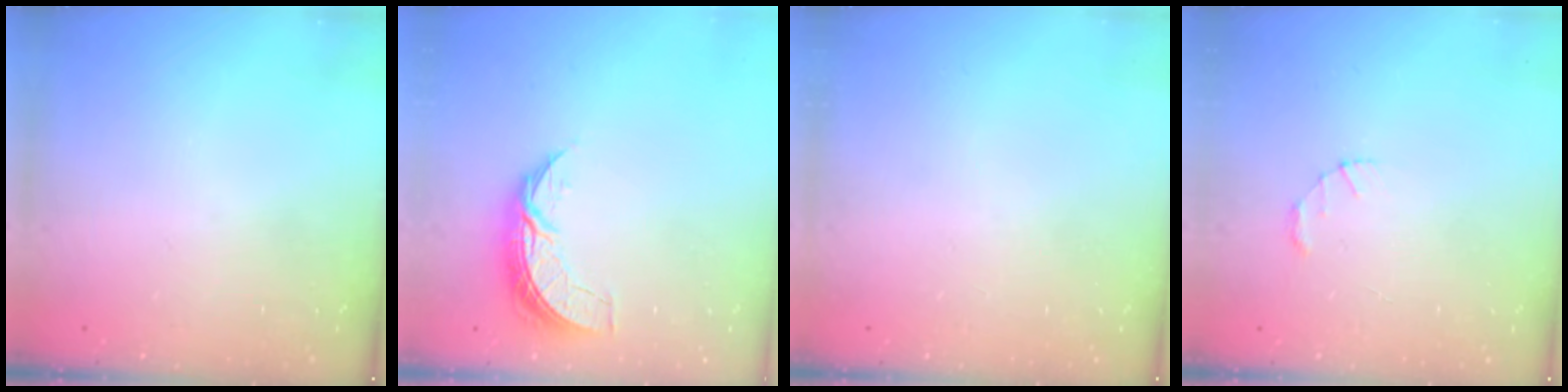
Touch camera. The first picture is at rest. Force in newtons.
{"total": 7.3, "press": 7.3, "slide": 0.5}
{"total": 0.0}
{"total": 1.5, "press": 1.5, "slide": 0.3}